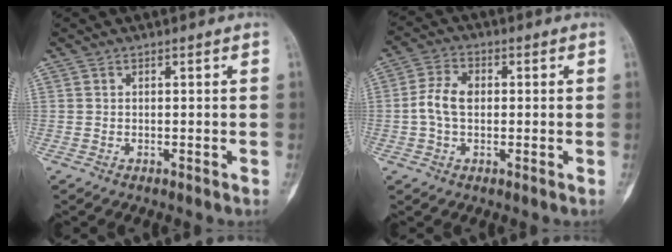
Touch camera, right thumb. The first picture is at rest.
{"total": 5.9, "force": [-0.1, 4.0, 4.4], "torque": [-0.095, 0.017, -0.005]}